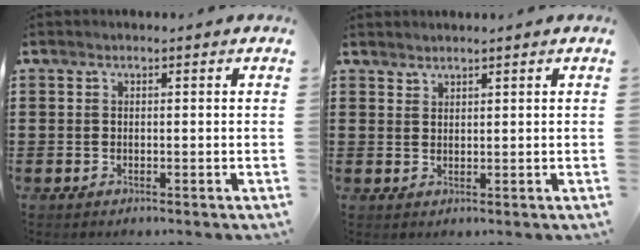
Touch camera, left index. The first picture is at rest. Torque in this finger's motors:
{"motor_torque": [-0.17, 0.33, -0.02, -0.01]}